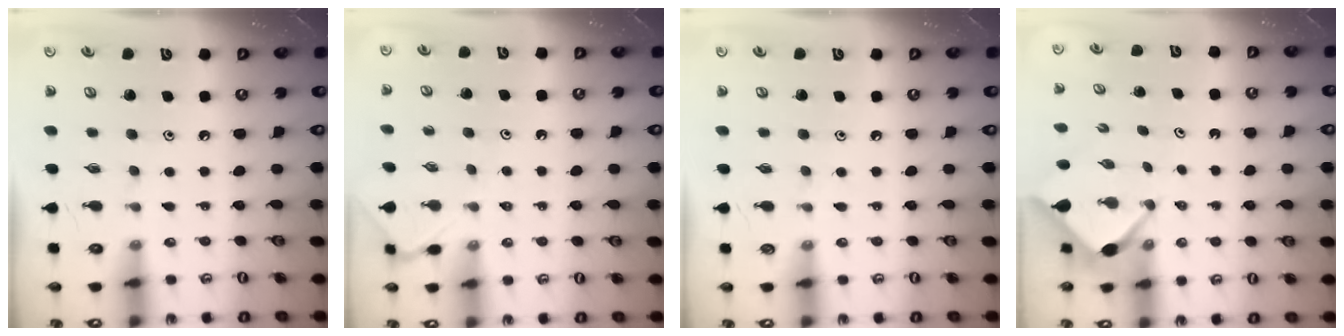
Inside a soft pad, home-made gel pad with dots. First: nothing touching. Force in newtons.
{"total": 5.2, "press": 5.1, "slide": 0.7}
{"total": 2.6, "press": 2.6, "slide": 0.4}
{"total": 2.6, "press": 2.5, "slide": 0.4}